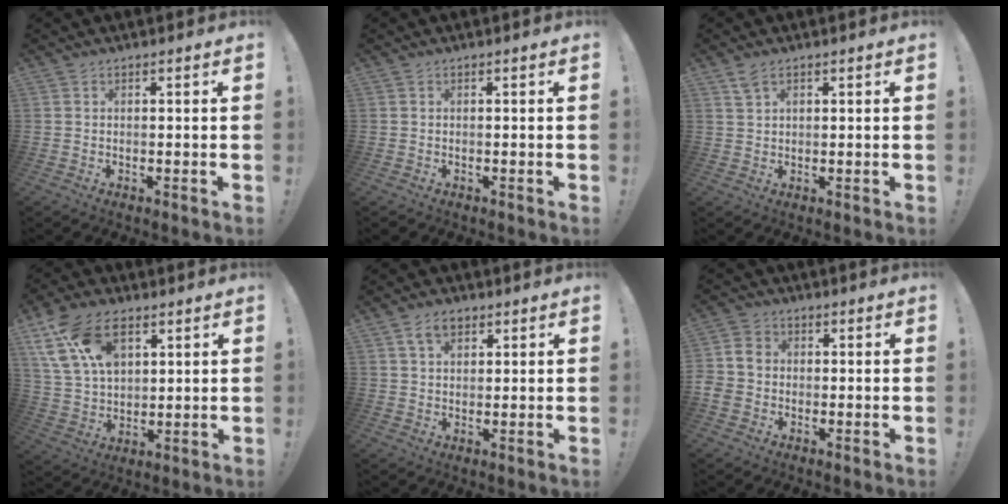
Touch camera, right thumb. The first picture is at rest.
{"total": 0.0}
{"total": 2.5, "force": [1.6, 1.4, 1.4], "torque": [-0.023, -0.003, 0.028]}
{"total": 17.0, "force": [8.0, 10.6, 10.6], "torque": [-0.202, -0.024, 0.152]}
{"total": 5.5, "force": [2.8, 3.5, 3.2], "torque": [-0.060, 0.000, 0.053]}
{"total": 5.5, "force": [-1.3, 4.8, 2.4], "torque": [-0.048, 0.022, -0.019]}